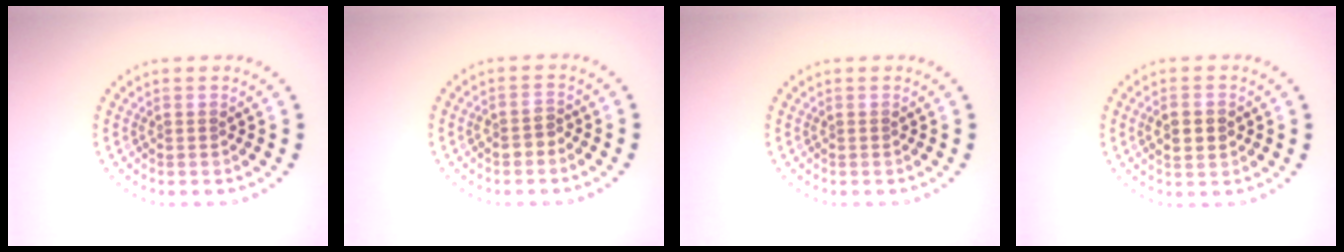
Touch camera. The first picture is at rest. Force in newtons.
{"total": 1.4, "press": 1.3, "slide": 0.6}
{"total": 0.0}
{"total": 2.5, "press": 2.5, "slide": 0.1}